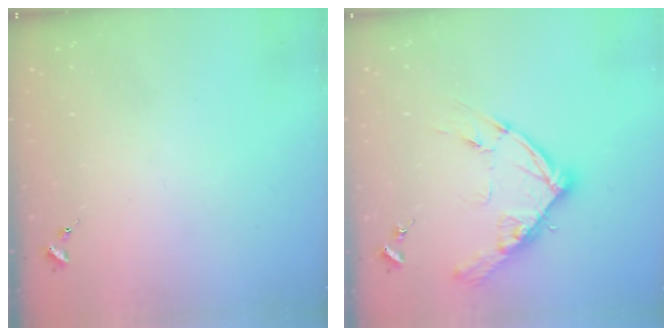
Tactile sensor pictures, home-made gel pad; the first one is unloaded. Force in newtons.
{"total": 13.3, "press": 13.2, "slide": 1.2}